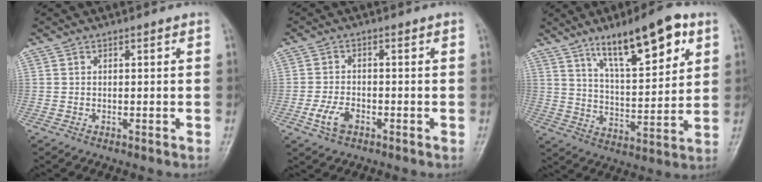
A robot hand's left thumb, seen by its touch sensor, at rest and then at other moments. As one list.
[{"total": 4.2, "force": [-1.9, 2.5, 2.8], "torque": [-0.057, 0.006, -0.036]}, {"total": 16.1, "force": [9.0, 4.9, 12.4], "torque": [-0.171, -0.040, 0.150]}]